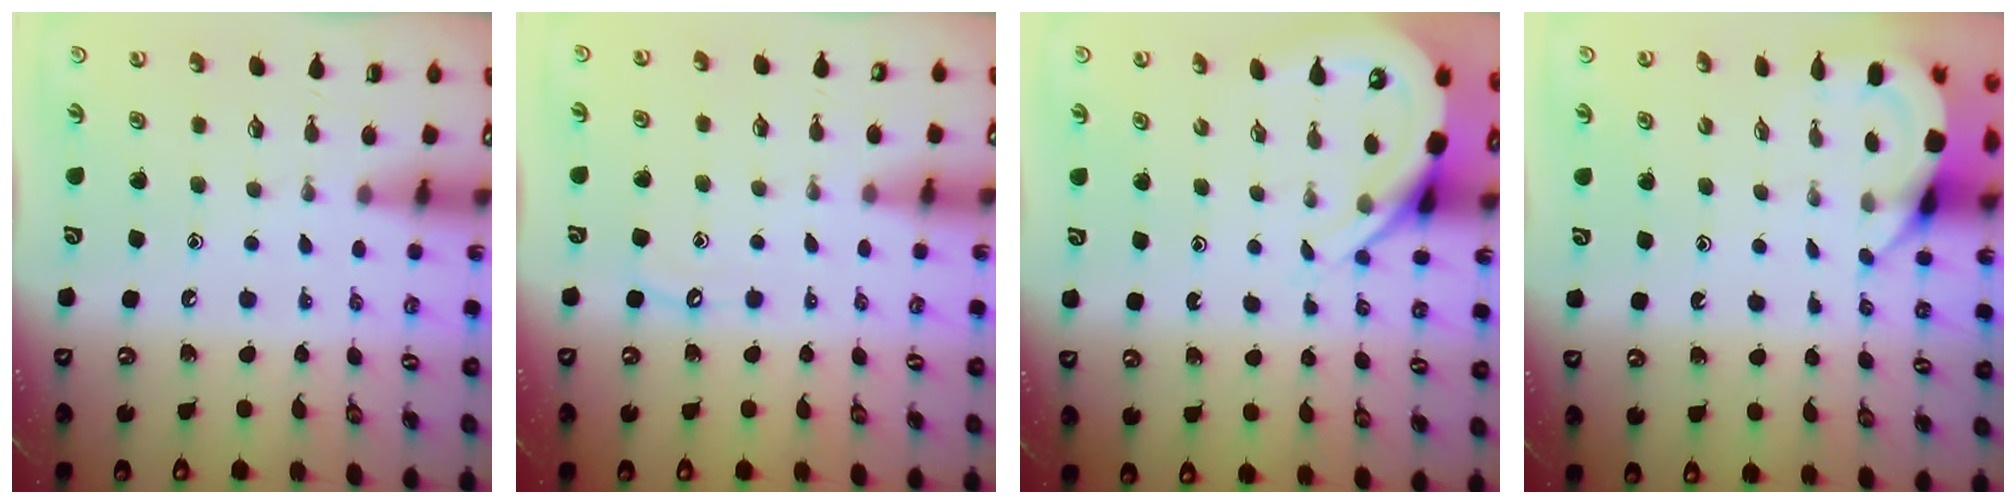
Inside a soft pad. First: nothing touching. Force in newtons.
{"total": 4.3, "press": 4.3, "slide": 0.6}
{"total": 6.1, "press": 6.0, "slide": 0.8}
{"total": 4.2, "press": 4.2, "slide": 0.2}